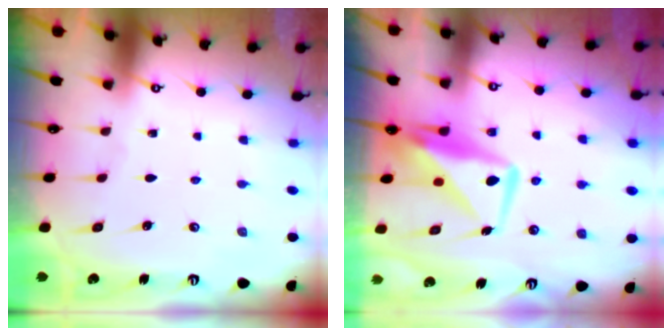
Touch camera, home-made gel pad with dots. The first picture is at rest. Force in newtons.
{"total": 11.3, "press": 11.2, "slide": 0.9}